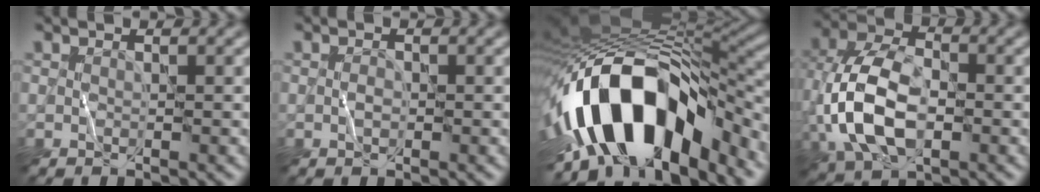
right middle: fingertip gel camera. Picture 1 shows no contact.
{"total": 0.5, "force": [-0.1, 0.3, 0.4], "torque": [-0.005, 0.003, -0.002]}
{"total": 15.6, "force": [-5.2, 8.1, 12.2], "torque": [-0.211, 0.011, -0.091]}
{"total": 9.4, "force": [-1.7, 5.7, 7.3], "torque": [-0.175, 0.001, -0.046]}